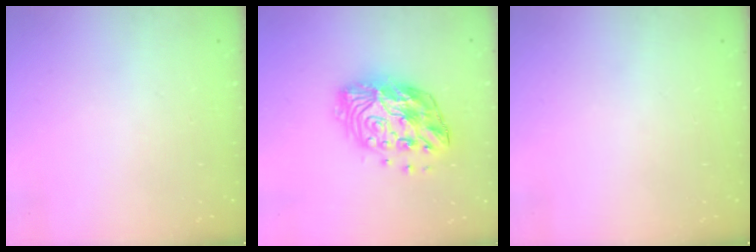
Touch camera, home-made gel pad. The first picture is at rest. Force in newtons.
{"total": 15.1, "press": 15.1, "slide": 0.7}
{"total": 0.0}